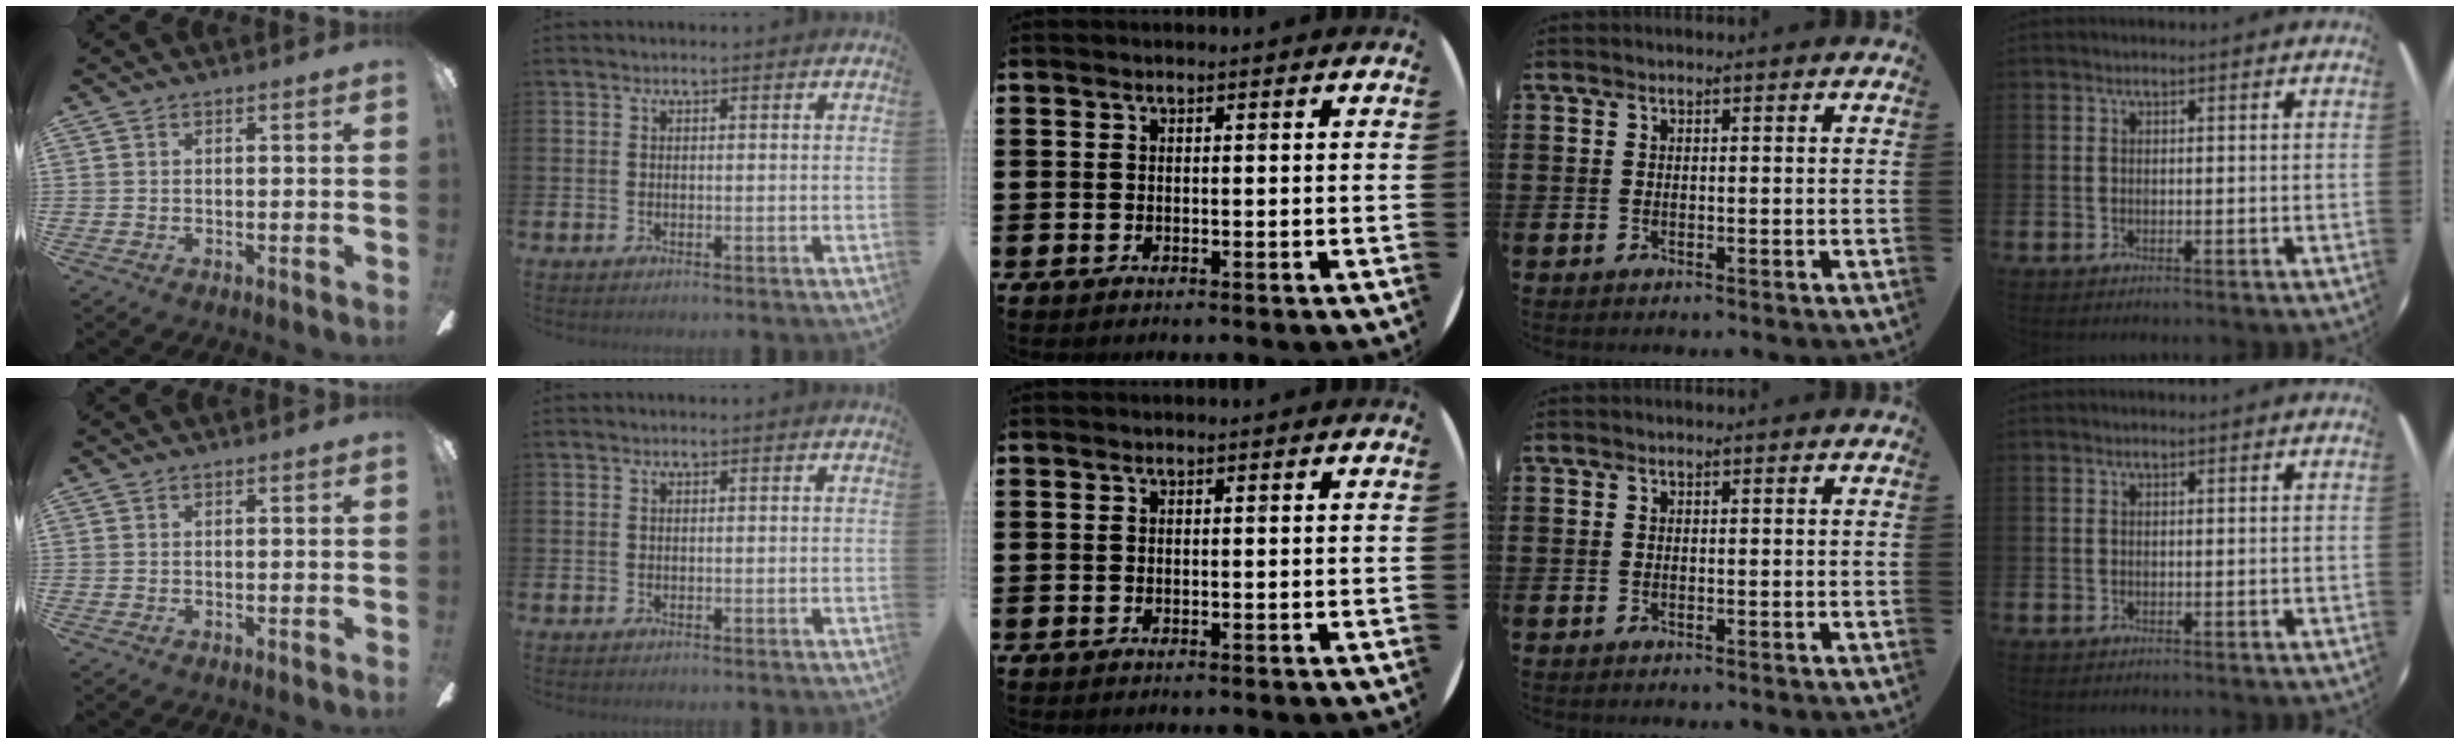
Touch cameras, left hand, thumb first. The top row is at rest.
{}